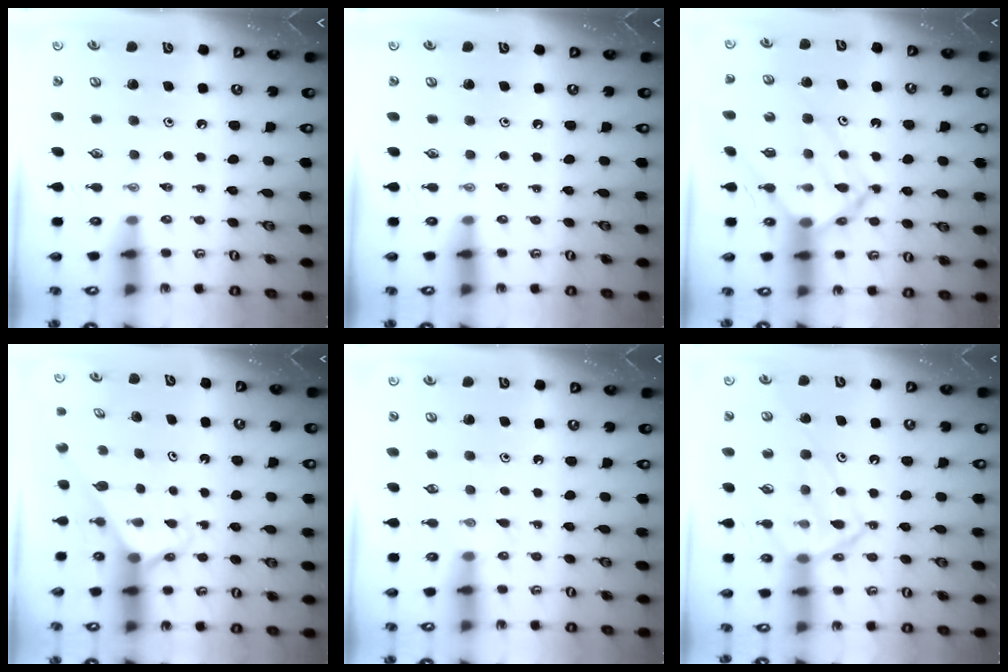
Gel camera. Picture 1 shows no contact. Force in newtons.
{"total": 0.0}
{"total": 13.5, "press": 13.5, "slide": 1.2}
{"total": 2.6, "press": 2.6, "slide": 0.2}
{"total": 3.6, "press": 3.5, "slide": 0.4}
{"total": 14.8, "press": 14.8, "slide": 1.2}